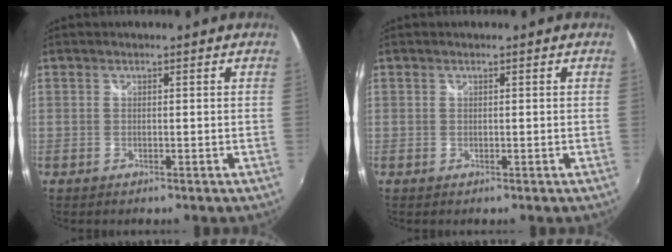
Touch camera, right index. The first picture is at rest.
{"total": 0.0}